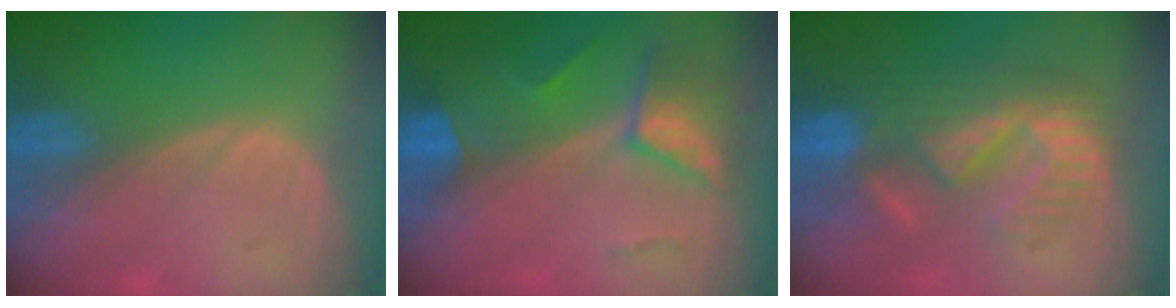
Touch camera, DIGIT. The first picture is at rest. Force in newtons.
{"total": 7.4, "press": 6.6, "slide": 3.5}
{"total": 9.7, "press": 9.3, "slide": 3.0}